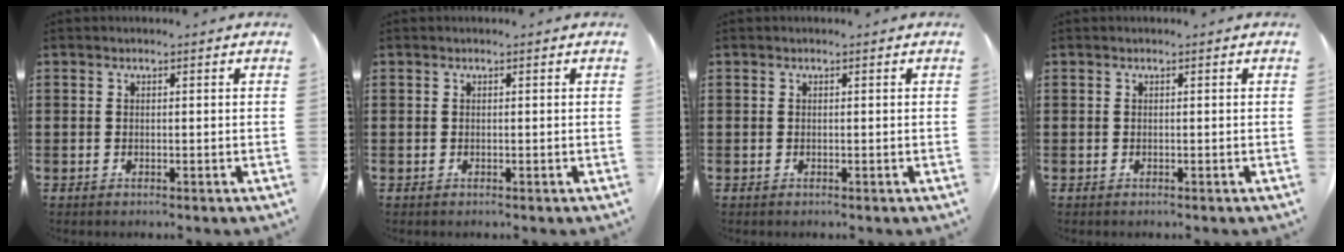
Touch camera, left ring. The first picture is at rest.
{"total": 0.0}
{"total": 0.0}
{"total": 0.0}